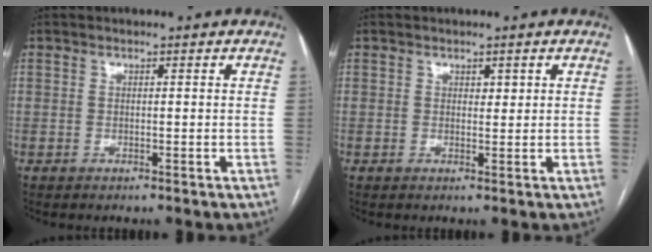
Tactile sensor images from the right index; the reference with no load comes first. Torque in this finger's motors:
{"motor_torque": [0.15, 0.06, -0.01, 0.00]}